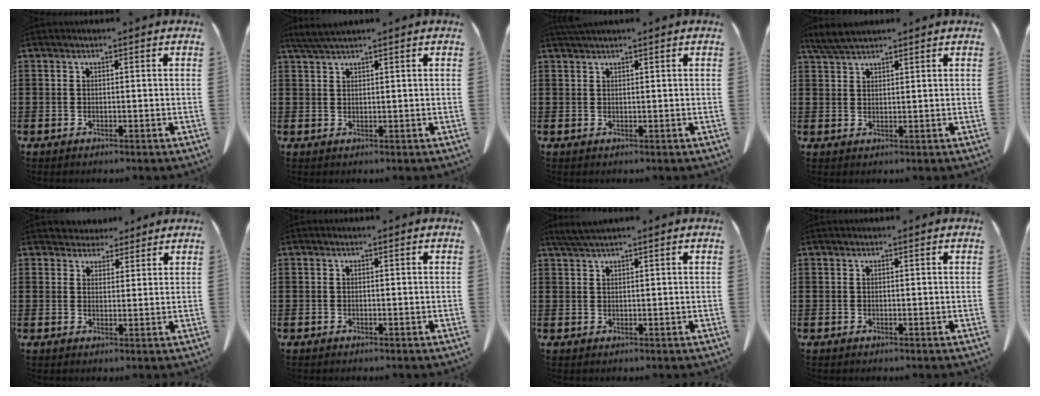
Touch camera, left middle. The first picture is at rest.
{"total": 2.5, "force": [2.1, -0.1, 1.4], "torque": [-0.031, 0.000, 0.040]}
{"total": 1.3, "force": [1.2, 0.0, 0.5], "torque": [-0.012, -0.002, 0.023]}
{"total": 3.7, "force": [3.2, 0.7, 1.7], "torque": [-0.043, -0.003, 0.061]}
{"total": 3.6, "force": [3.3, 1.4, 0.0], "torque": [-0.013, -0.003, 0.065]}
{"total": 0.0}
{"total": 2.3, "force": [2.0, -0.1, 1.2], "torque": [-0.028, 0.000, 0.038]}
{"total": 0.0}